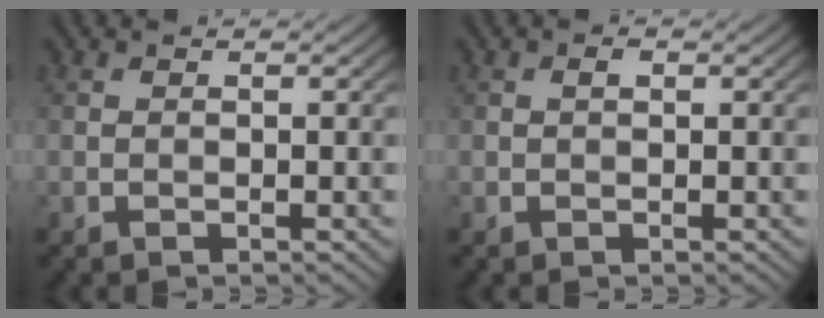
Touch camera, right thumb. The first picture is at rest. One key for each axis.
{"total": 0.9, "fx": 0.2, "fy": 0.4, "fz": 0.8, "tx": -0.013, "ty": 0.001, "tz": 0.002}